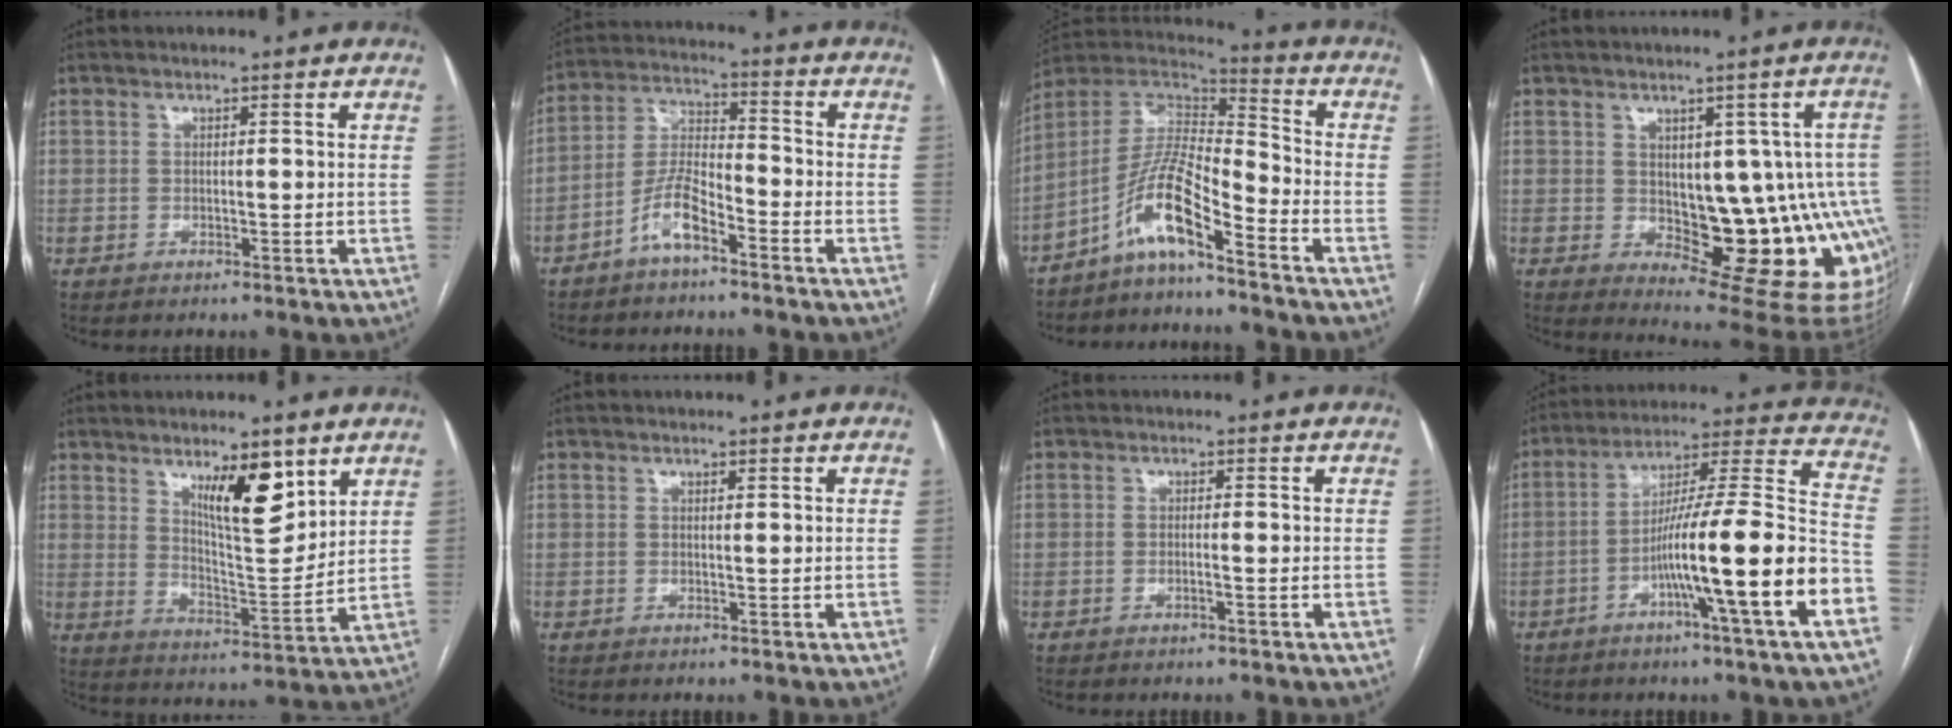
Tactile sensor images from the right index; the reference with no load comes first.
{"total": 7.1, "force": [-4.5, 2.0, 5.1], "torque": [-0.112, 0.011, -0.091]}
{"total": 10.7, "force": [-6.8, 1.5, 8.1], "torque": [-0.163, 0.020, -0.132]}
{"total": 15.9, "force": [-2.3, 6.8, 14.1], "torque": [-0.110, 0.016, -0.008]}
{"total": 10.3, "force": [5.9, 2.6, 8.0], "torque": [-0.133, -0.010, 0.105]}
{"total": 0.0}
{"total": 0.9, "force": [-0.4, -0.1, 0.8], "torque": [-0.016, 0.000, -0.007]}
{"total": 18.3, "force": [-6.8, -0.9, 17.0], "torque": [-0.261, 0.004, -0.114]}